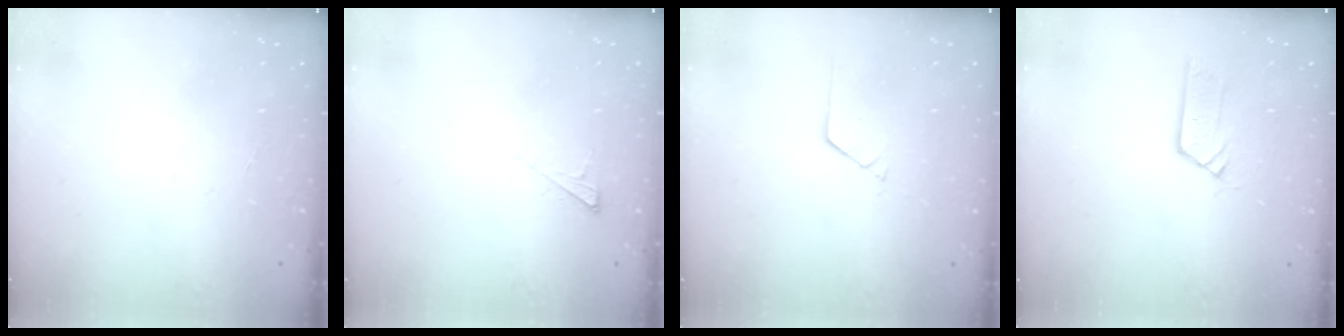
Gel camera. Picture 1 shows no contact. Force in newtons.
{"total": 2.3, "press": 2.2, "slide": 0.4}
{"total": 0.7, "press": 0.7, "slide": 0.1}
{"total": 4.7, "press": 4.7, "slide": 0.2}